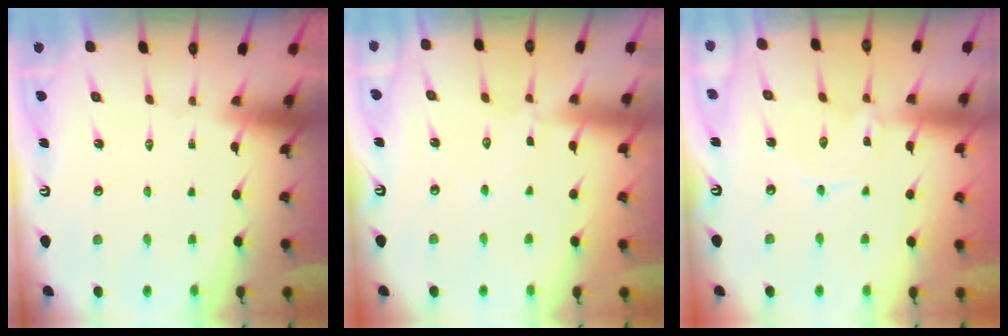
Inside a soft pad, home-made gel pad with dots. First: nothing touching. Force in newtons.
{"total": 2.2, "press": 2.1, "slide": 0.3}
{"total": 0.0}